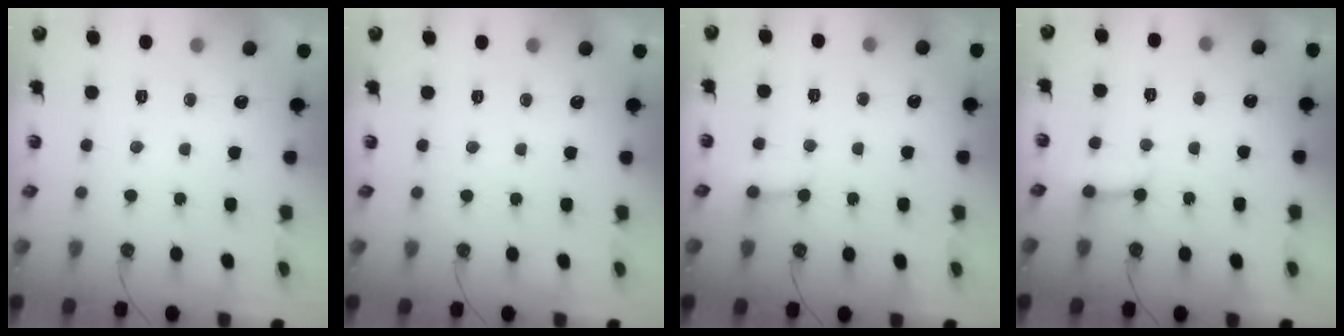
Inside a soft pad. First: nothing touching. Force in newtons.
{"total": 0.0}
{"total": 3.9, "press": 3.9, "slide": 0.3}
{"total": 4.1, "press": 4.1, "slide": 0.3}